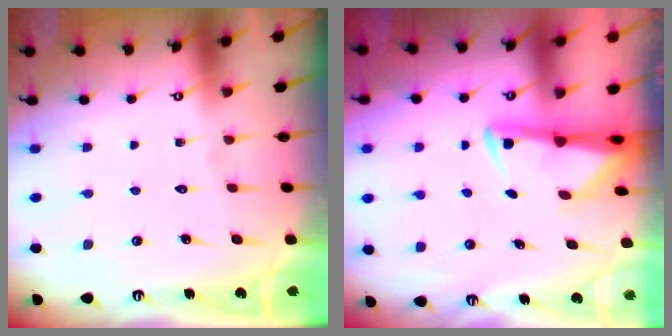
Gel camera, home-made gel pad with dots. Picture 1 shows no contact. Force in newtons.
{"total": 2.9, "press": 2.9, "slide": 0.4}